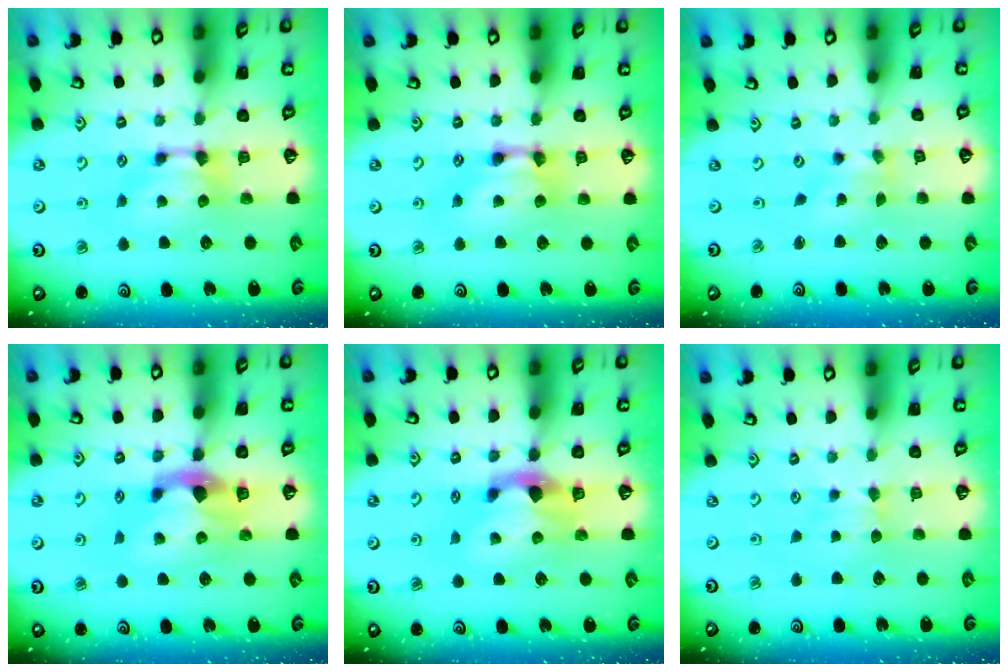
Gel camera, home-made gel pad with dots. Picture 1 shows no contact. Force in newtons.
{"total": 2.2, "press": 2.2, "slide": 0.1}
{"total": 2.1, "press": 1.8, "slide": 1.1}
{"total": 3.0, "press": 2.6, "slide": 1.5}
{"total": 2.9, "press": 2.6, "slide": 1.4}
{"total": 2.4, "press": 2.3, "slide": 0.6}